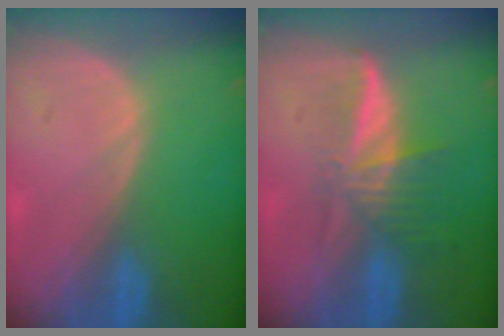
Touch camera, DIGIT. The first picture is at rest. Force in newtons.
{"total": 5.9, "press": 5.4, "slide": 2.4}